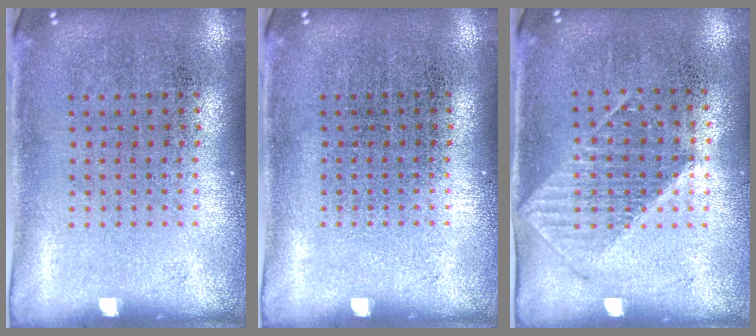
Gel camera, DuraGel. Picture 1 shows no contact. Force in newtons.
{"total": 0.0}
{"total": 0.9, "press": 0.9, "slide": 0.3}